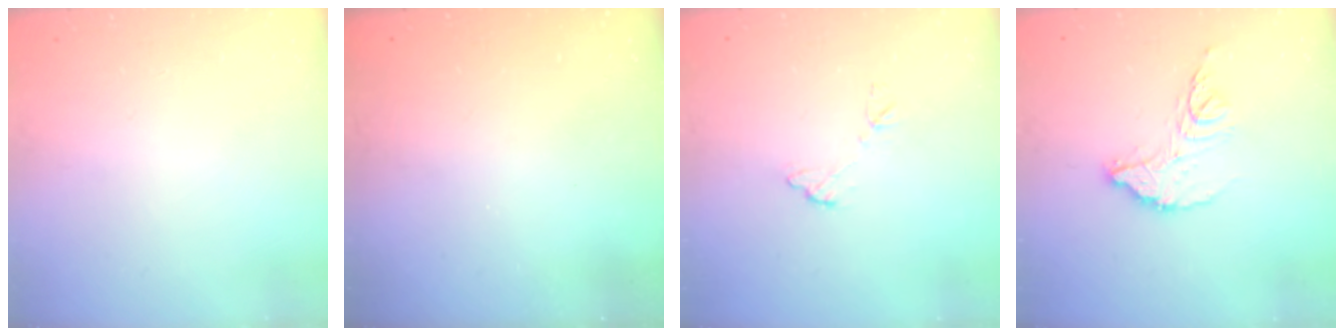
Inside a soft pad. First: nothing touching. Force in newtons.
{"total": 3.3, "press": 3.3, "slide": 0.1}
{"total": 7.3, "press": 7.3, "slide": 0.3}
{"total": 11.2, "press": 11.1, "slide": 0.9}